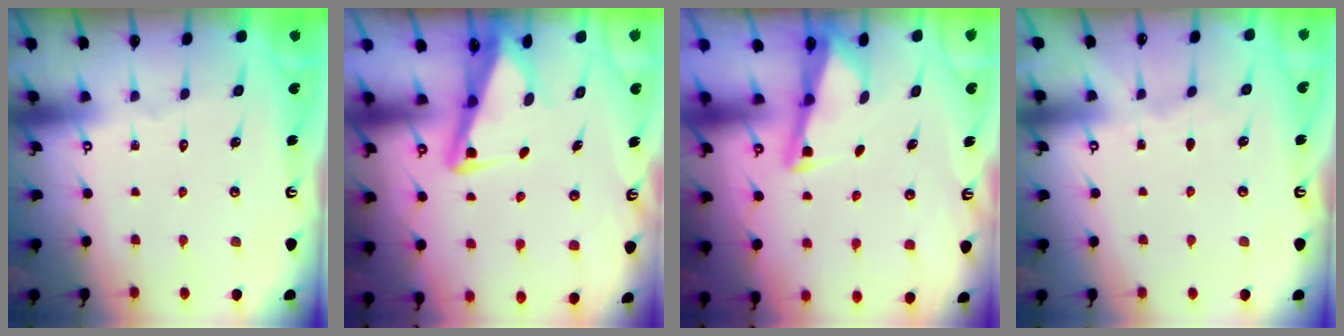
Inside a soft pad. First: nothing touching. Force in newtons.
{"total": 3.8, "press": 3.7, "slide": 1.0}
{"total": 2.9, "press": 2.9, "slide": 0.2}
{"total": 2.6, "press": 2.5, "slide": 0.4}